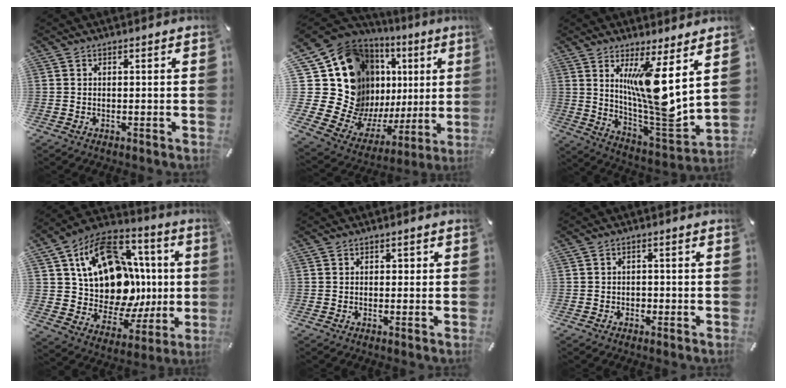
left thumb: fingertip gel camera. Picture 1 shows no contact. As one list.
[{"total": 24.3, "force": [5.6, 18.2, 15.1], "torque": [-0.253, -0.096, 0.144]}, {"total": 15.7, "force": [5.9, 3.4, 14.1], "torque": [-0.261, -0.062, 0.088]}, {"total": 21.0, "force": [4.1, 15.6, 13.5], "torque": [-0.218, -0.035, 0.088]}, {"total": 0.8, "force": [0.2, 0.7, 0.1], "torque": [0.006, 0.002, 0.000]}, {"total": 1.3, "force": [-0.5, 1.1, 0.3], "torque": [-0.006, 0.005, -0.012]}]